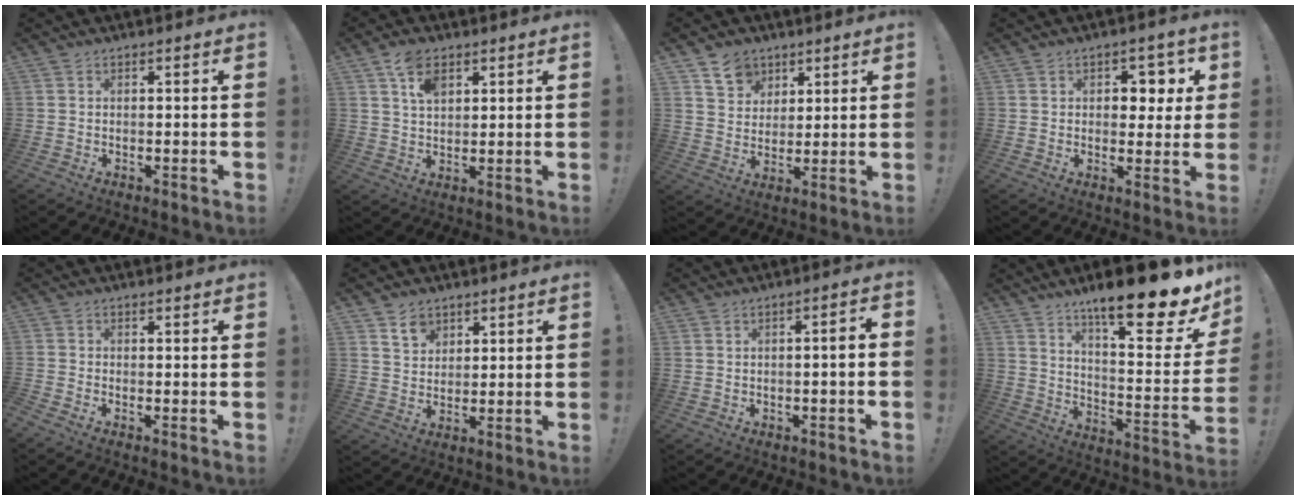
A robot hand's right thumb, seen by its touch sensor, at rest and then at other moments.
{"total": 7.4, "force": [3.9, 4.4, 4.5], "torque": [-0.080, -0.004, 0.074]}
{"total": 8.7, "force": [5.4, 6.6, 1.9], "torque": [-0.026, -0.034, 0.106]}
{"total": 6.3, "force": [2.3, 4.8, 3.3], "torque": [-0.032, -0.014, 0.038]}
{"total": 1.1, "force": [-0.7, -0.4, 0.8], "torque": [-0.014, -0.004, -0.012]}
{"total": 5.7, "force": [3.8, 3.8, 1.6], "torque": [-0.020, -0.019, 0.069]}
{"total": 3.1, "force": [-1.2, -0.1, 2.8], "torque": [-0.047, 0.000, -0.020]}
{"total": 22.1, "force": [15.0, 4.2, 15.7], "torque": [-0.225, -0.113, 0.230]}